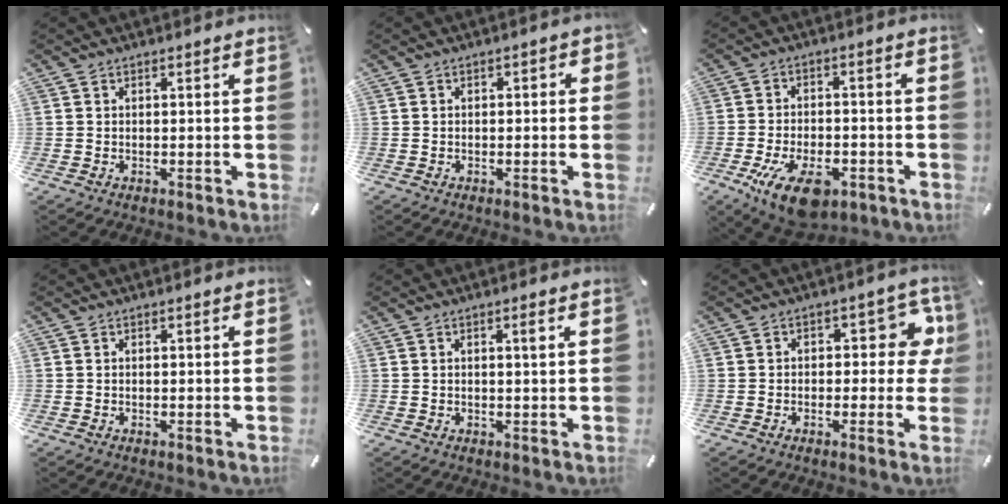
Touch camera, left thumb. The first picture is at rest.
{"total": 1.3, "force": [-0.8, 0.7, 0.7], "torque": [-0.012, 0.005, -0.017]}
{"total": 12.3, "force": [-5.8, 6.5, 8.7], "torque": [-0.153, 0.020, -0.096]}
{"total": 0.0}
{"total": 1.6, "force": [0.5, 0.1, 1.5], "torque": [-0.023, -0.003, 0.006]}
{"total": 8.5, "force": [1.4, 5.2, 6.6], "torque": [-0.075, -0.005, 0.019]}